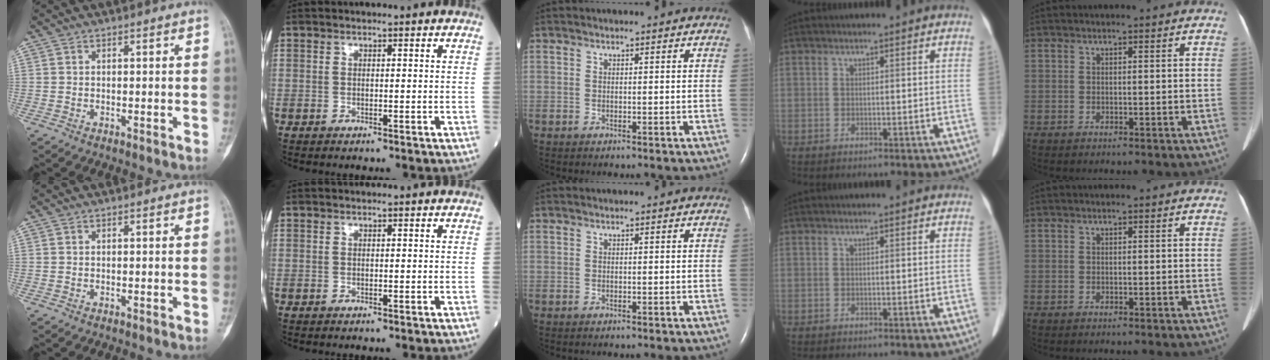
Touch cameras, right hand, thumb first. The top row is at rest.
{}